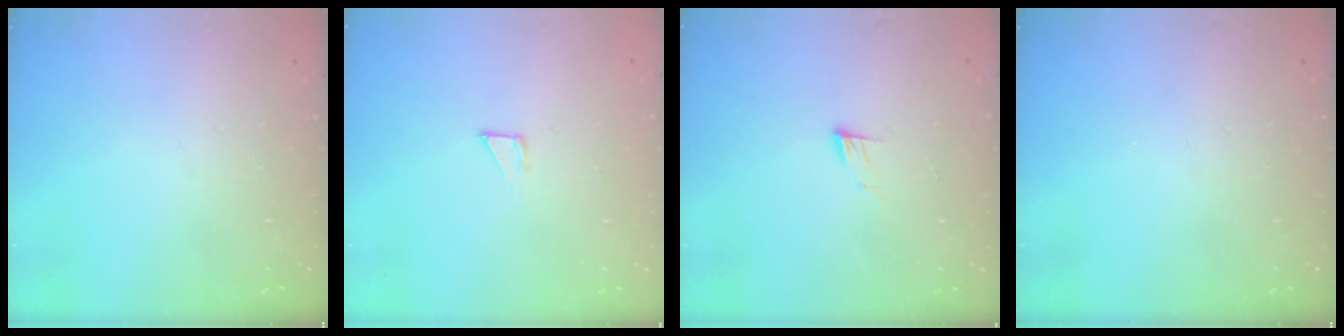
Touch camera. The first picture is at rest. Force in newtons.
{"total": 3.3, "press": 3.3, "slide": 0.3}
{"total": 6.3, "press": 6.2, "slide": 0.5}
{"total": 0.0}